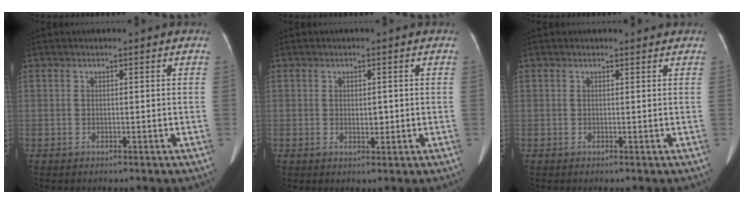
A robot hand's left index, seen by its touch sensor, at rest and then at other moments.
{"total": 1.9, "force": [-0.1, 1.0, 1.6], "torque": [-0.026, -0.001, 0.001]}
{"total": 1.1, "force": [1.1, 0.3, 0.2], "torque": [-0.010, 0.005, 0.013]}